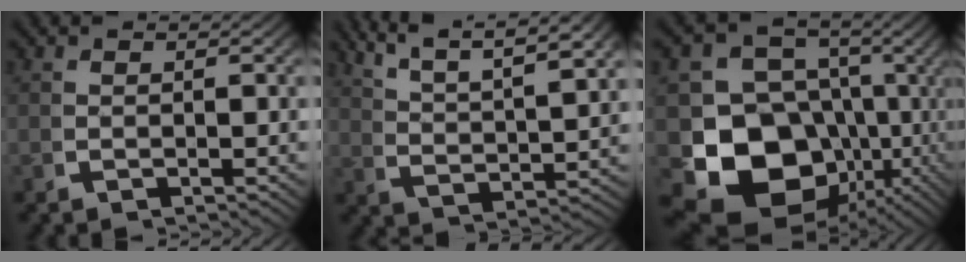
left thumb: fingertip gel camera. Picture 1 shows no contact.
{"total": 8.1, "force": [6.0, 2.8, 4.5], "torque": [-0.079, 0.005, 0.107]}
{"total": 20.2, "force": [-2.4, 15.5, 12.6], "torque": [-0.253, -0.079, -0.016]}